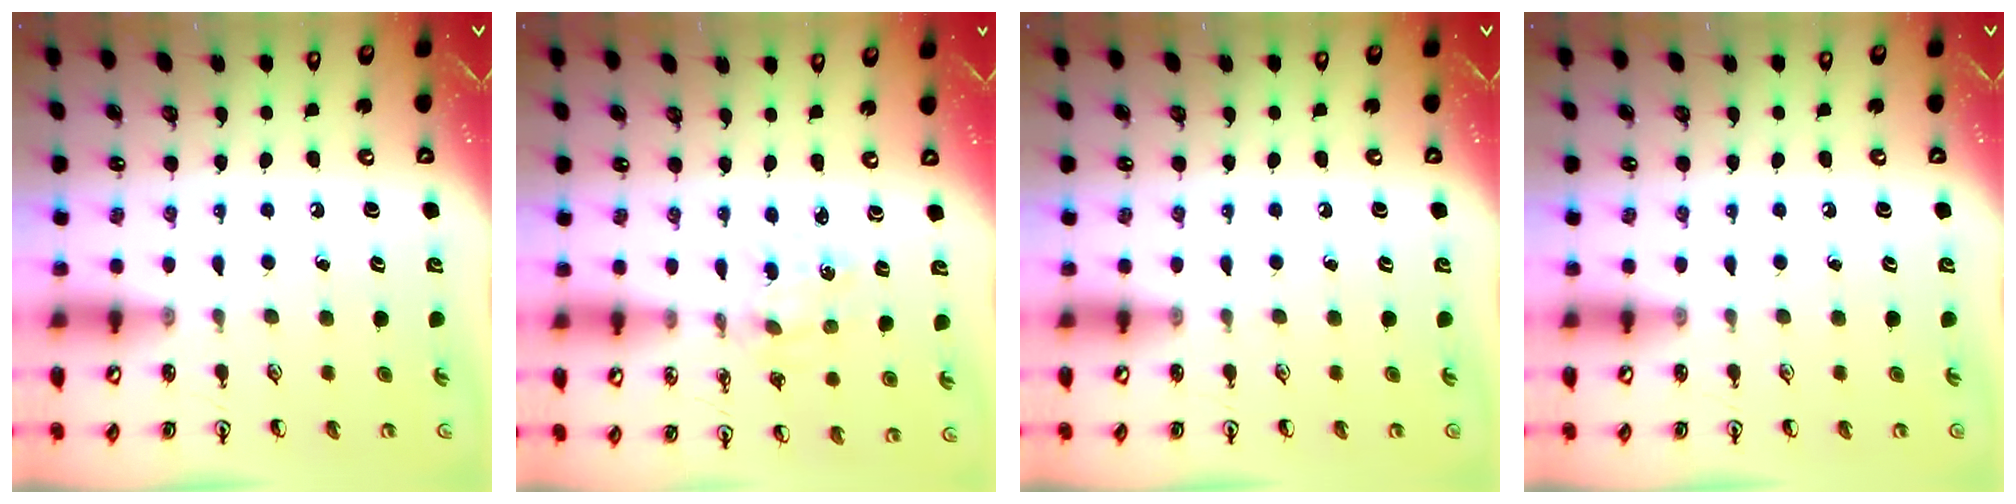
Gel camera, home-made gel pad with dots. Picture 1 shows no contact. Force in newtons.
{"total": 0.9, "press": 0.9, "slide": 0.2}
{"total": 0.0}
{"total": 0.0}